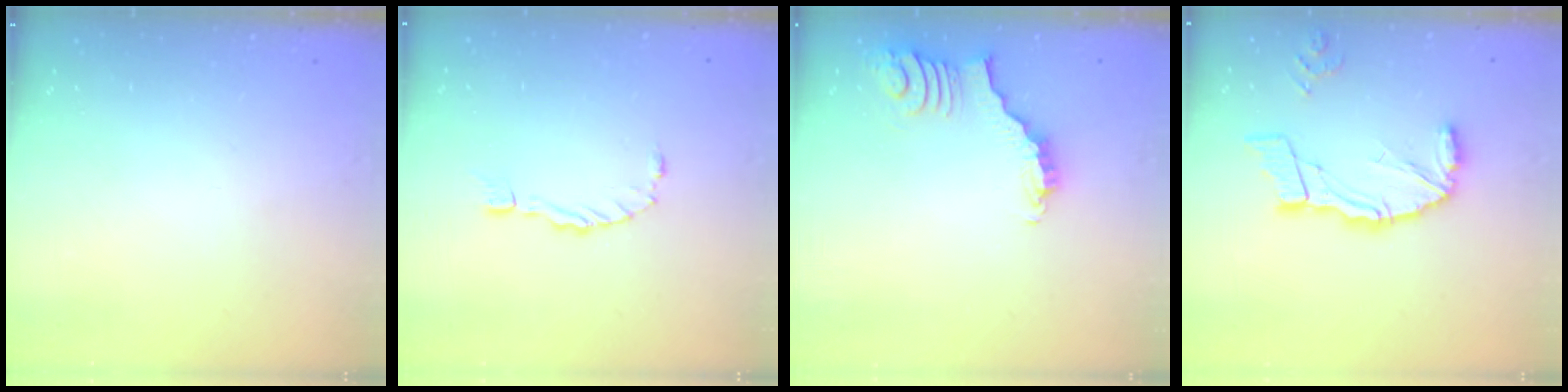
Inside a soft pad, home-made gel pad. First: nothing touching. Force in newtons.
{"total": 0.0}
{"total": 2.9, "press": 2.9, "slide": 0.6}
{"total": 13.8, "press": 13.7, "slide": 1.9}